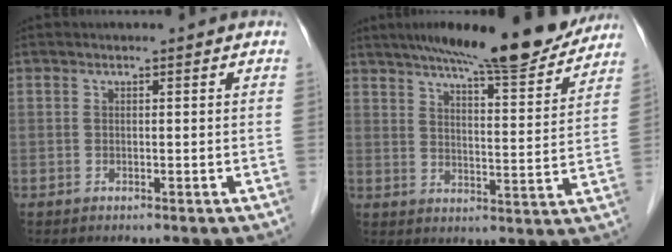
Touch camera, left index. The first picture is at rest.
{"total": 17.1, "force": [14.6, 1.9, 8.6], "torque": [-0.125, -0.006, 0.204]}